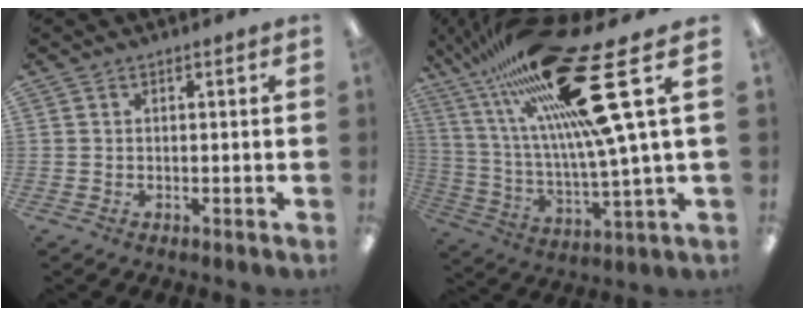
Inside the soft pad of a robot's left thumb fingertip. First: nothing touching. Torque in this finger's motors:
{"motor_torque": [0.99, 0.60, 2.70, -0.07, 0.37]}